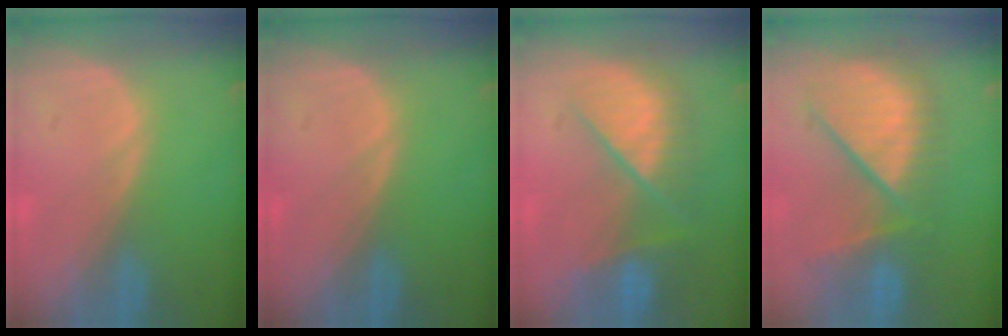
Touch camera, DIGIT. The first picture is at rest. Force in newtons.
{"total": 0.0}
{"total": 9.8, "press": 8.3, "slide": 5.2}
{"total": 10.5, "press": 9.7, "slide": 3.8}